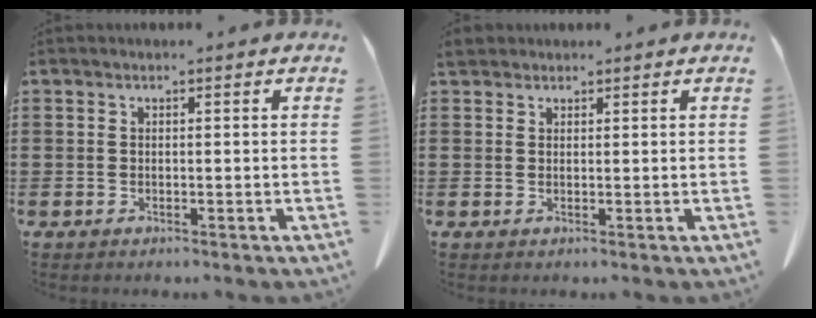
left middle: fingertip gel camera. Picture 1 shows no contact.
{"total": 1.8, "force": [1.6, 0.8, 0.4], "torque": [-0.015, 0.004, 0.032]}